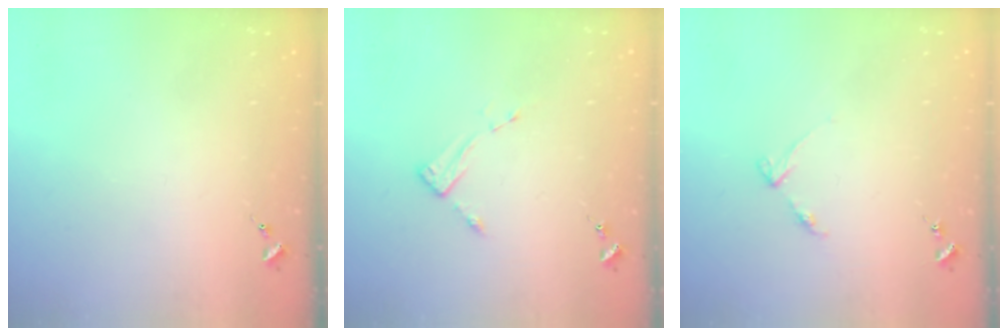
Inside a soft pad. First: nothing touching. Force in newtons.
{"total": 2.7, "press": 2.7, "slide": 0.4}
{"total": 3.6, "press": 3.5, "slide": 0.4}